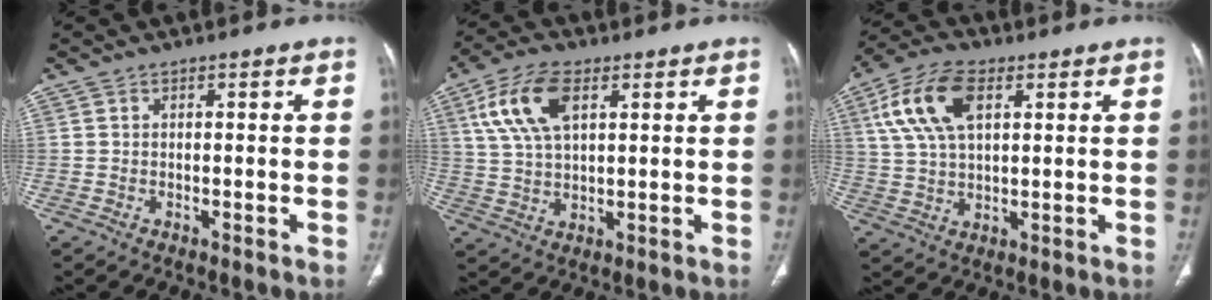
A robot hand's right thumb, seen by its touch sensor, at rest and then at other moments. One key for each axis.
{"total": 11.1, "fx": 4.4, "fy": 5.6, "fz": 8.6, "tx": -0.174, "ty": 0.001, "tz": 0.087}
{"total": 12.6, "fx": 4.5, "fy": 6.6, "fz": 9.7, "tx": -0.197, "ty": 0.007, "tz": 0.087}